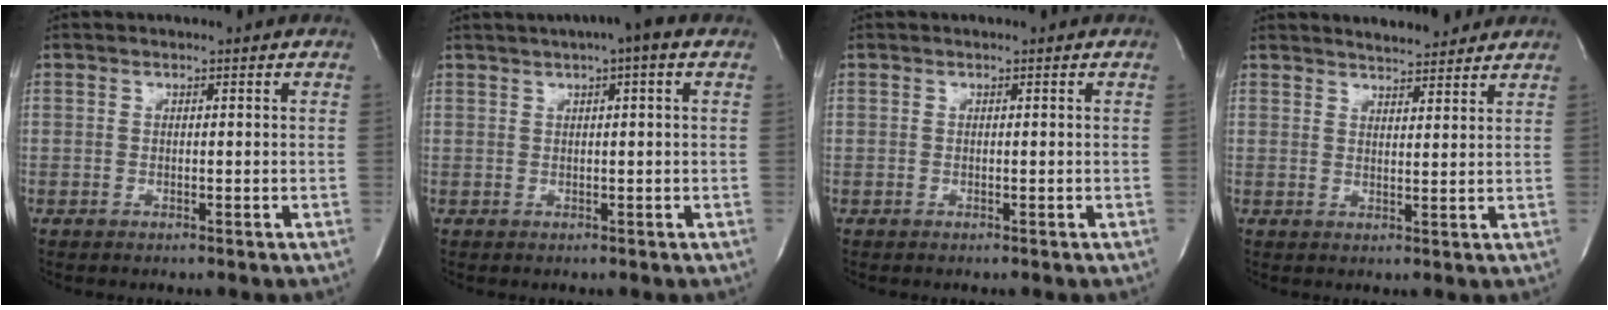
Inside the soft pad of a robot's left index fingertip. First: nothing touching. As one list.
[{"total": 5.4, "force": [3.0, 0.3, 4.4], "torque": [-0.070, 0.023, 0.043]}, {"total": 0.0}, {"total": 6.1, "force": [5.7, 1.1, 1.7], "torque": [-0.032, 0.005, 0.079]}]